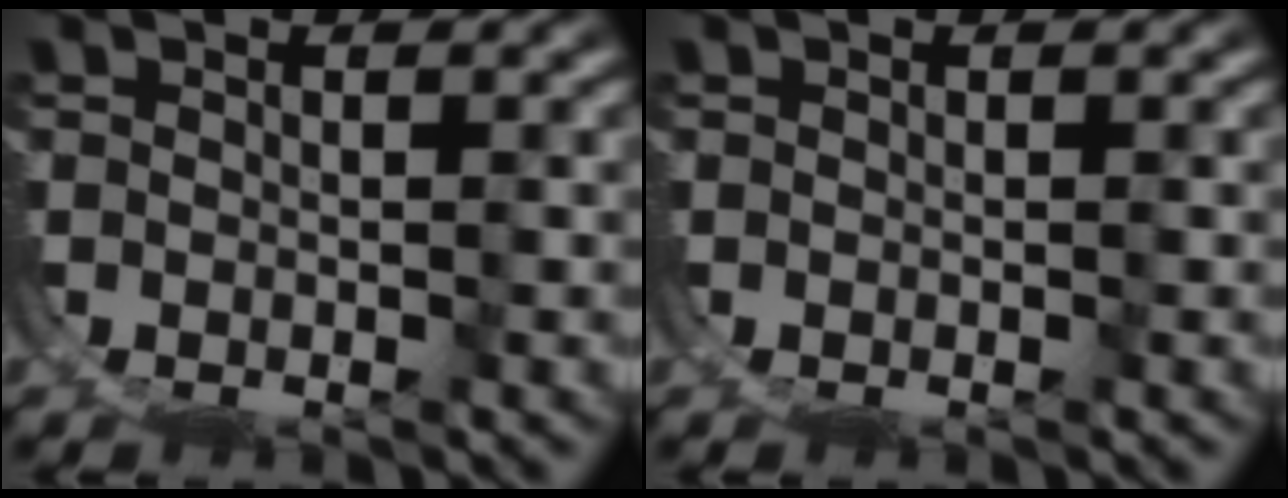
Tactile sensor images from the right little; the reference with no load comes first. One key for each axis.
{"total": 0.0}